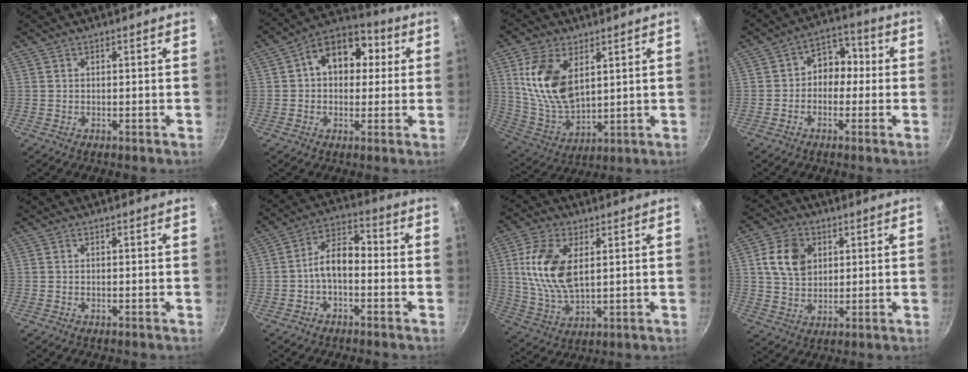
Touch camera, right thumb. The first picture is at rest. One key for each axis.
{"total": 13.6, "fx": 2.9, "fy": 9.8, "fz": 8.9, "tx": -0.087, "ty": 0.024, "tz": 0.024}
{"total": 15.1, "fx": 4.6, "fy": 8.8, "fz": 11.4, "tx": -0.205, "ty": -0.030, "tz": 0.102}
{"total": 7.5, "fx": -0.4, "fy": 5.9, "fz": 4.5, "tx": -0.011, "ty": 0.027, "tz": -0.025}
{"total": 0.0}
{"total": 7.6, "fx": -1.9, "fy": 4.3, "fz": 5.9, "tx": -0.088, "ty": 0.042, "tz": -0.044}
{"total": 13.3, "fx": 2.9, "fy": 7.2, "fz": 10.8, "tx": -0.211, "ty": -0.010, "tz": 0.061}
{"total": 9.7, "fx": 2.8, "fy": 7.5, "fz": 5.6, "tx": -0.079, "ty": 0.000, "tz": 0.048}